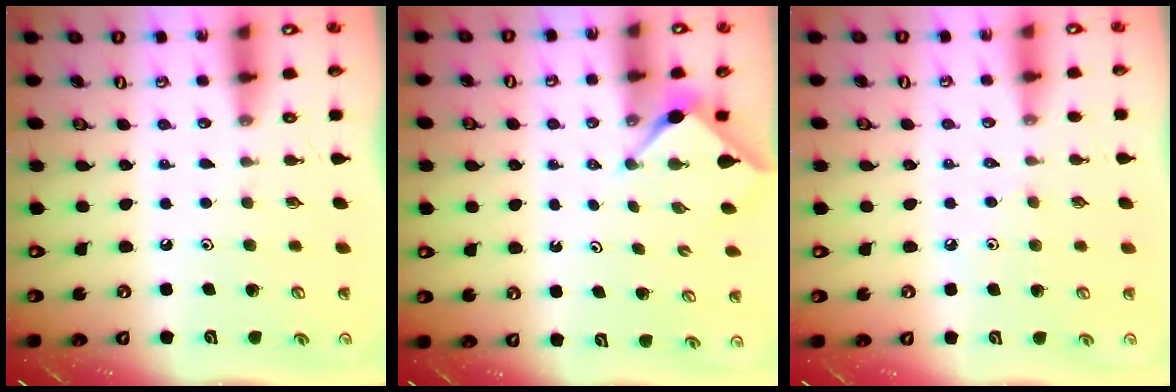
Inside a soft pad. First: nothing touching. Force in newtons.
{"total": 3.0, "press": 3.0, "slide": 0.3}
{"total": 6.1, "press": 6.0, "slide": 1.0}